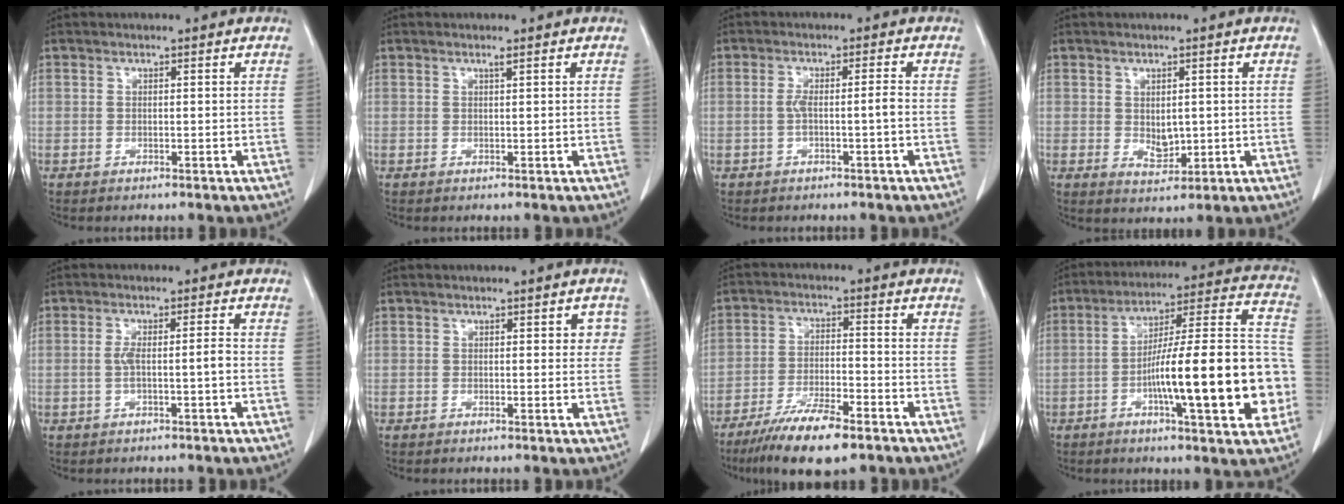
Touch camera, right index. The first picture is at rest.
{"total": 0.6, "force": [0.4, -0.1, 0.4], "torque": [-0.012, -0.003, 0.010]}
{"total": 2.7, "force": [-0.7, -0.1, 2.6], "torque": [-0.048, 0.009, -0.008]}
{"total": 3.0, "force": [0.3, 2.0, 2.3], "torque": [-0.037, -0.007, 0.017]}
{"total": 3.0, "force": [-0.6, 0.1, 2.9], "torque": [-0.055, 0.010, -0.005]}
{"total": 2.4, "force": [0.7, 1.3, 1.9], "torque": [-0.013, 0.007, 0.004]}
{"total": 10.6, "force": [-7.6, 2.1, 7.2], "torque": [-0.128, -0.021, -0.131]}
{"total": 21.8, "force": [-5.2, 2.9, 20.9], "torque": [-0.265, 0.026, -0.073]}